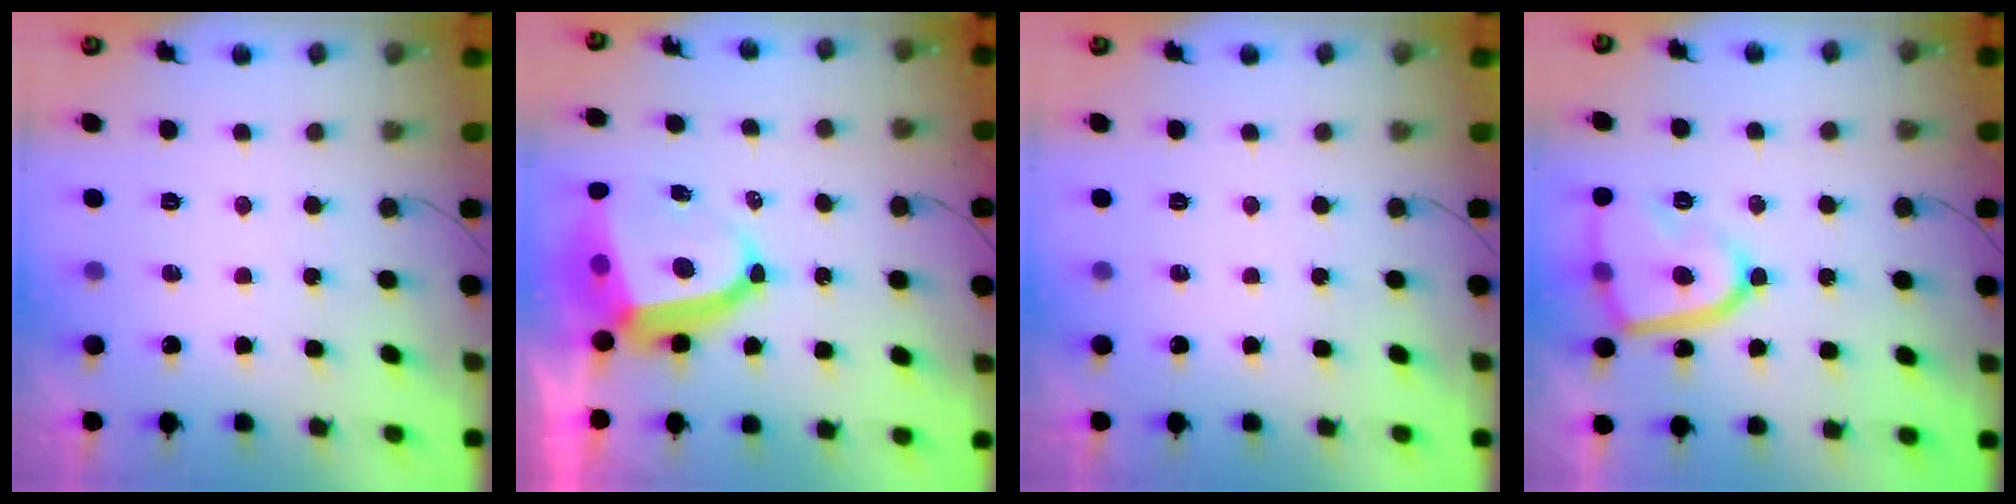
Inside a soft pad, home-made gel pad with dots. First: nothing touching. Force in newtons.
{"total": 11.3, "press": 11.2, "slide": 1.1}
{"total": 0.0}
{"total": 15.5, "press": 15.4, "slide": 1.5}